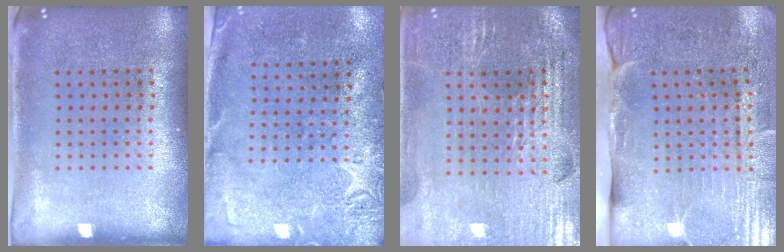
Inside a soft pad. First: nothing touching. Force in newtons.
{"total": 2.8, "press": 2.1, "slide": 1.7}
{"total": 2.9, "press": 2.9, "slide": 0.5}
{"total": 4.2, "press": 3.8, "slide": 1.8}